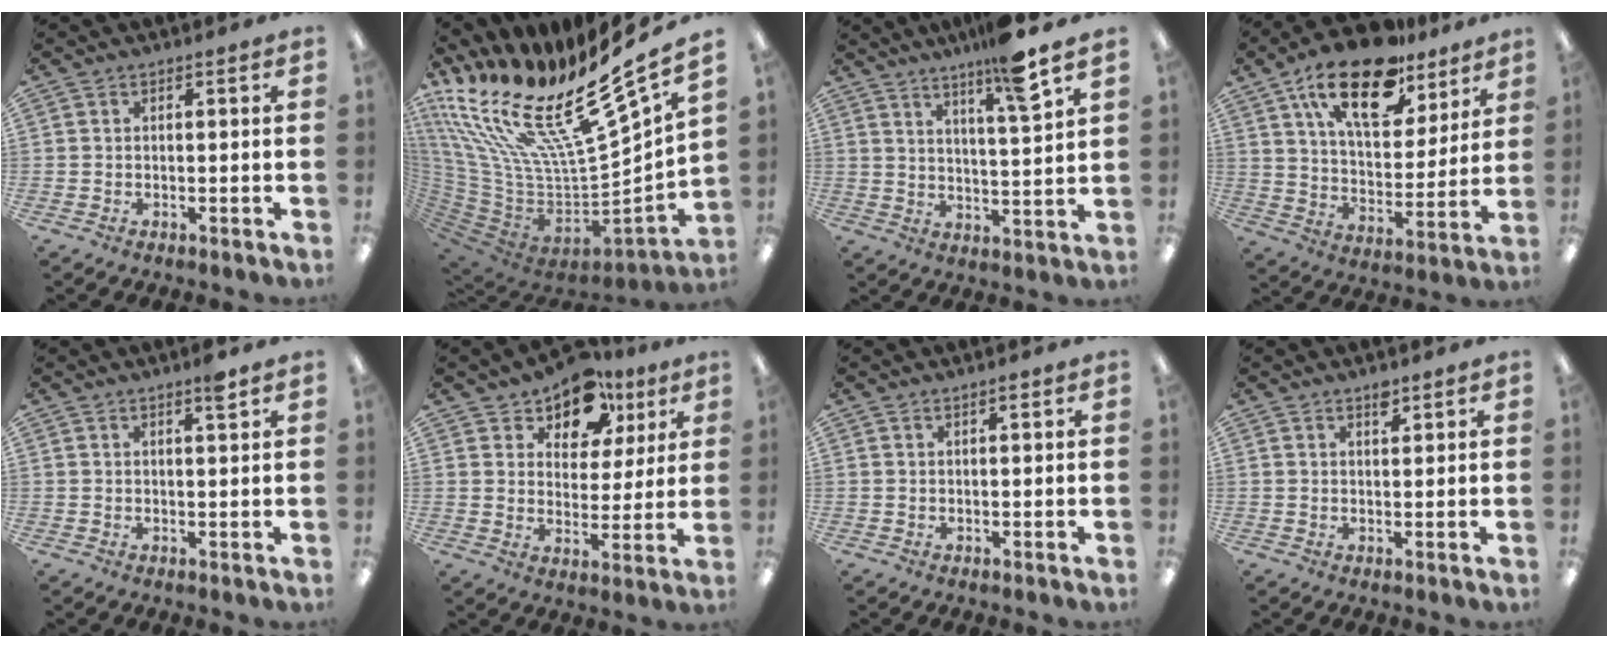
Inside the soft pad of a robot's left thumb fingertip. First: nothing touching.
{"total": 22.3, "force": [12.0, 6.4, 17.6], "torque": [-0.298, -0.094, 0.198]}
{"total": 10.9, "force": [7.9, 0.6, 7.4], "torque": [-0.116, -0.044, 0.125]}
{"total": 21.1, "force": [13.8, 9.7, 12.7], "torque": [-0.216, -0.062, 0.237]}
{"total": 3.1, "force": [2.3, 0.3, 2.2], "torque": [-0.033, -0.006, 0.035]}
{"total": 12.2, "force": [8.9, 7.0, 4.5], "torque": [-0.082, -0.047, 0.165]}
{"total": 1.3, "force": [1.0, 0.2, 0.8], "torque": [-0.017, 0.001, 0.017]}
{"total": 2.5, "force": [2.0, 1.0, 1.1], "torque": [-0.008, -0.008, 0.033]}